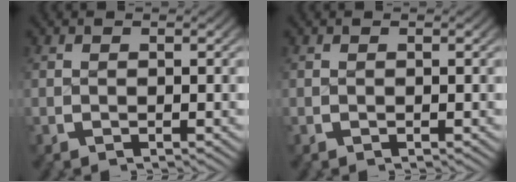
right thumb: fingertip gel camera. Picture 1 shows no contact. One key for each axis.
{"total": 0.0}